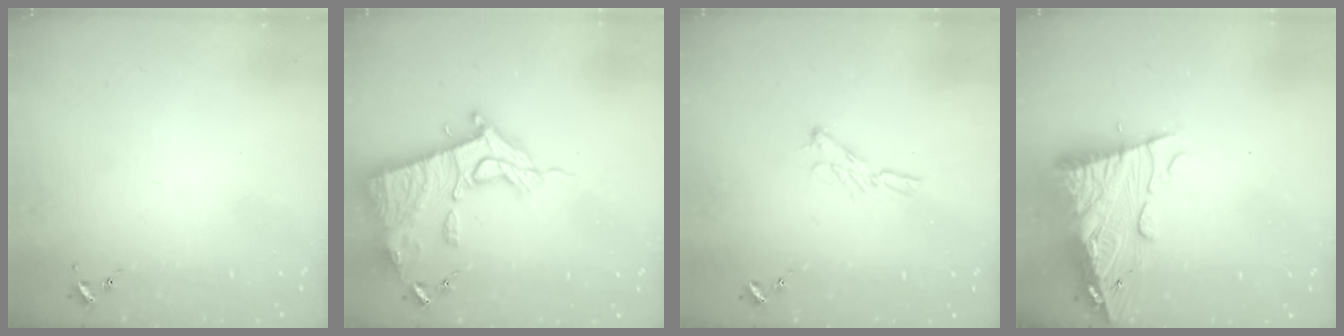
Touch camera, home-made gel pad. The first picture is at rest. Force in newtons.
{"total": 16.5, "press": 16.4, "slide": 1.4}
{"total": 6.2, "press": 6.2, "slide": 0.5}
{"total": 13.1, "press": 13.1, "slide": 1.3}